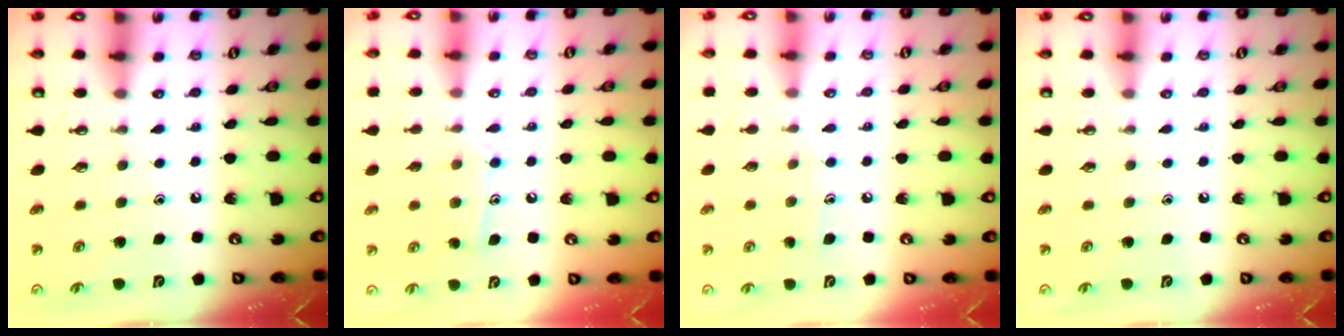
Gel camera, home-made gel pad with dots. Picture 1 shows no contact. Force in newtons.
{"total": 9.2, "press": 9.2, "slide": 0.5}
{"total": 5.6, "press": 5.6, "slide": 0.6}
{"total": 0.0}